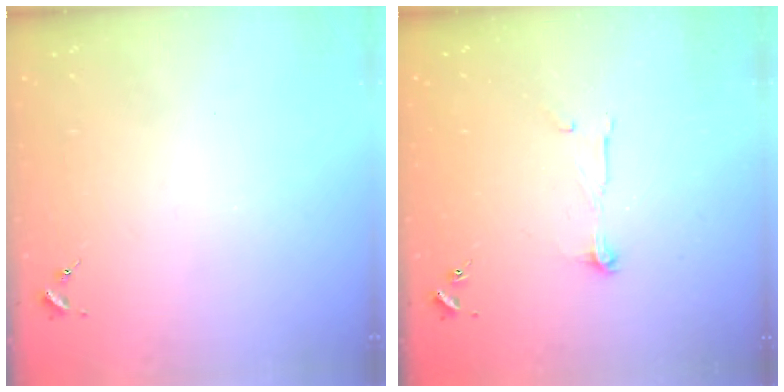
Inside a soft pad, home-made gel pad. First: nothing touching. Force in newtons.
{"total": 5.8, "press": 5.8, "slide": 0.5}